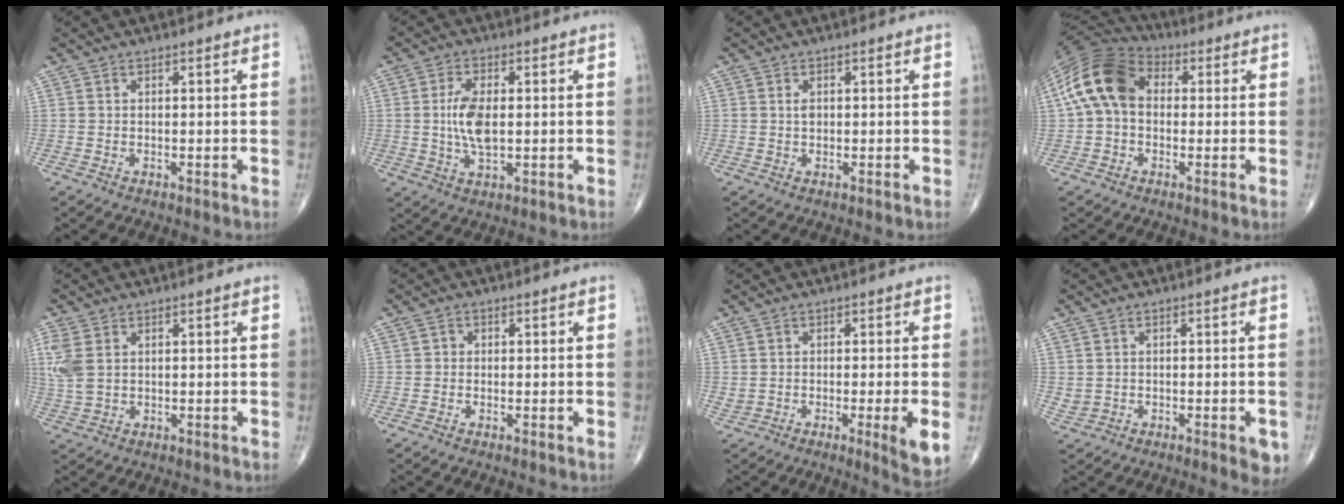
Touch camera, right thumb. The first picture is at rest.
{"total": 7.3, "force": [0.3, 3.4, 6.4], "torque": [-0.130, -0.006, 0.004]}
{"total": 1.4, "force": [0.3, 0.8, 1.0], "torque": [-0.015, -0.003, 0.005]}
{"total": 13.9, "force": [1.5, 9.7, 9.8], "torque": [-0.189, 0.038, 0.014]}
{"total": 5.8, "force": [1.5, 3.7, 4.2], "torque": [-0.118, 0.004, 0.037]}
{"total": 1.0, "force": [0.0, 0.9, 0.4], "torque": [0.001, 0.003, -0.004]}
{"total": 6.5, "force": [-1.1, 1.5, 6.2], "torque": [-0.092, -0.010, -0.015]}
{"total": 5.9, "force": [-1.5, 3.4, 4.6], "torque": [-0.041, 0.010, -0.010]}